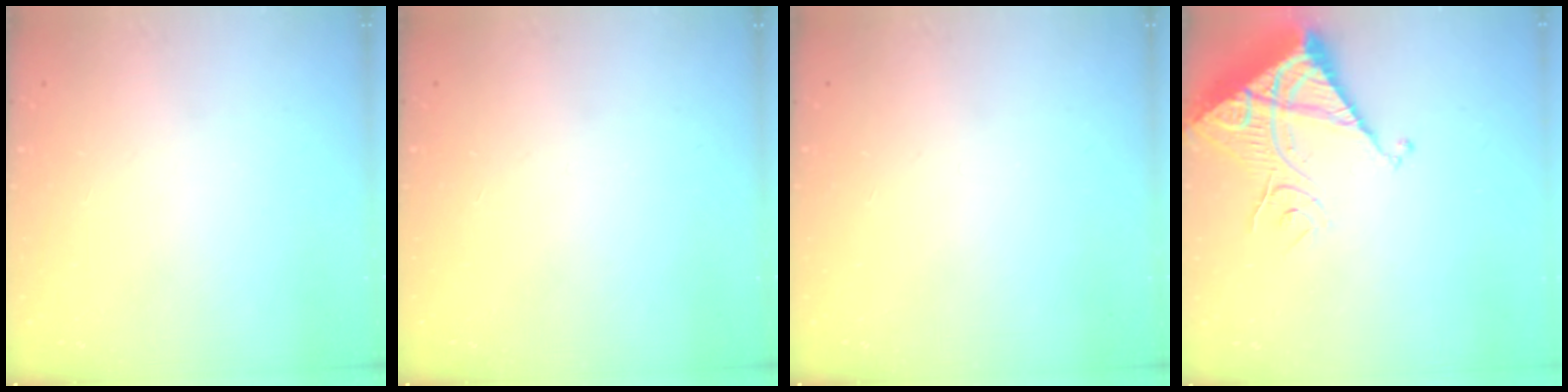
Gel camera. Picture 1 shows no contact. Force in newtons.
{"total": 0.0}
{"total": 0.0}
{"total": 13.1, "press": 13.0, "slide": 1.5}